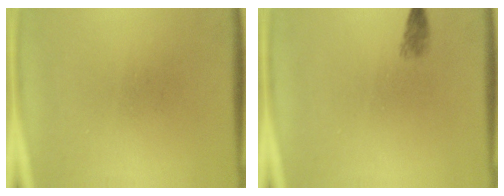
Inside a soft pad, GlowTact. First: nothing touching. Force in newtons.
{"total": 1.3}